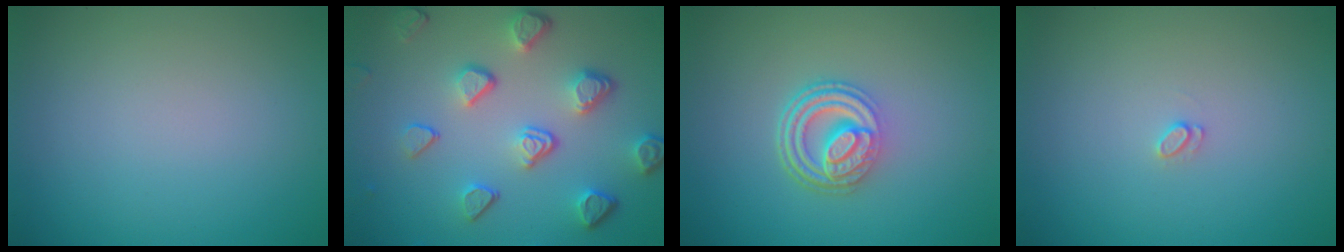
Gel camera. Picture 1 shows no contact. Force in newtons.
{"total": 5.1, "press": 3.8, "slide": 3.3}
{"total": 4.8, "press": 3.4, "slide": 3.4}
{"total": 0.7, "press": 0.7, "slide": 0.1}